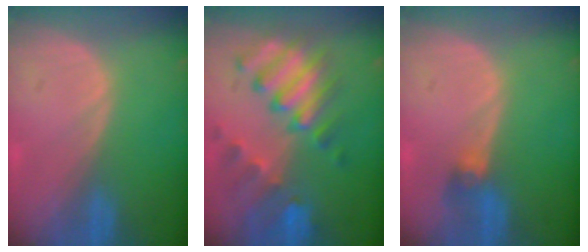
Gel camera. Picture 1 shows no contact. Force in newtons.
{"total": 10.0, "press": 8.9, "slide": 4.6}
{"total": 2.8, "press": 2.6, "slide": 1.0}